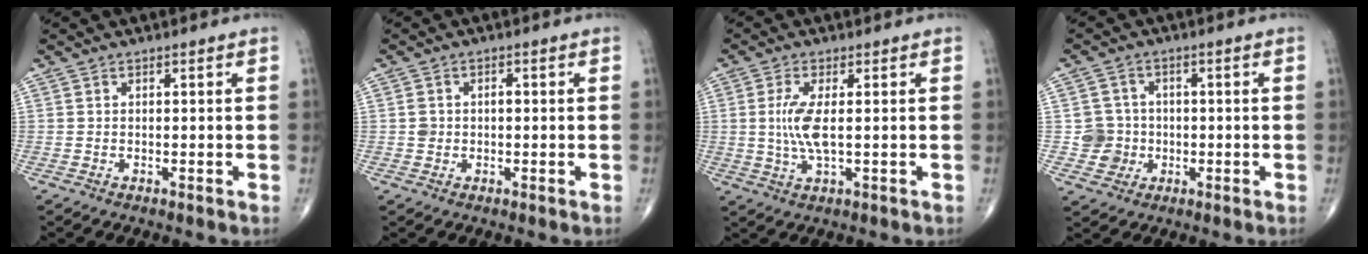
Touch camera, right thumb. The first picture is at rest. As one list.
[{"total": 2.5, "force": [-0.1, 2.0, 1.4], "torque": [-0.018, 0.011, -0.001]}, {"total": 6.0, "force": [0.3, 1.6, 5.8], "torque": [-0.138, -0.009, 0.005]}, {"total": 5.3, "force": [-0.7, 5.2, 0.5], "torque": [0.019, 0.010, -0.015]}]